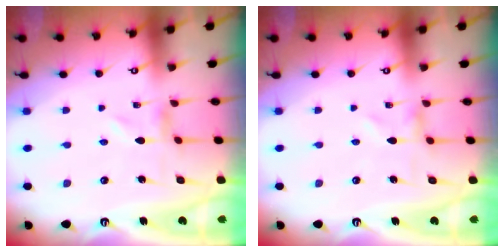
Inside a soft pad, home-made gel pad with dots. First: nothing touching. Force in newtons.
{"total": 0.0}